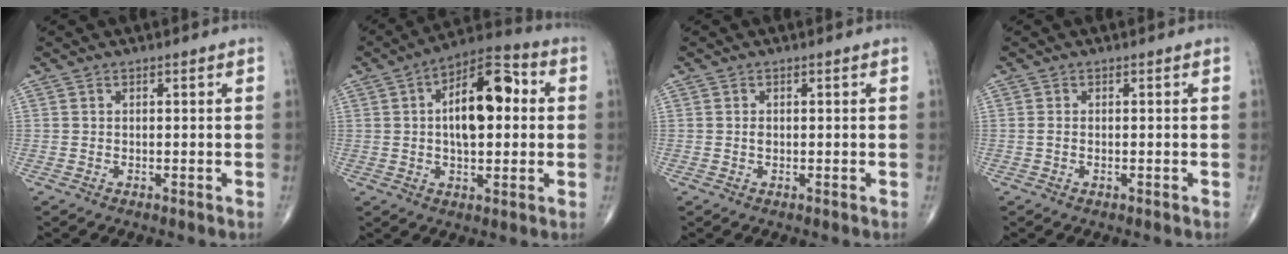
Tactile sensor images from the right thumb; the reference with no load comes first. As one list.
[{"total": 14.8, "force": [2.0, 7.2, 12.8], "torque": [-0.182, 0.023, 0.024]}, {"total": 0.8, "force": [0.0, 0.5, 0.6], "torque": [-0.009, 0.001, -0.002]}, {"total": 0.6, "force": [-0.2, 0.3, 0.5], "torque": [-0.016, 0.002, -0.004]}]